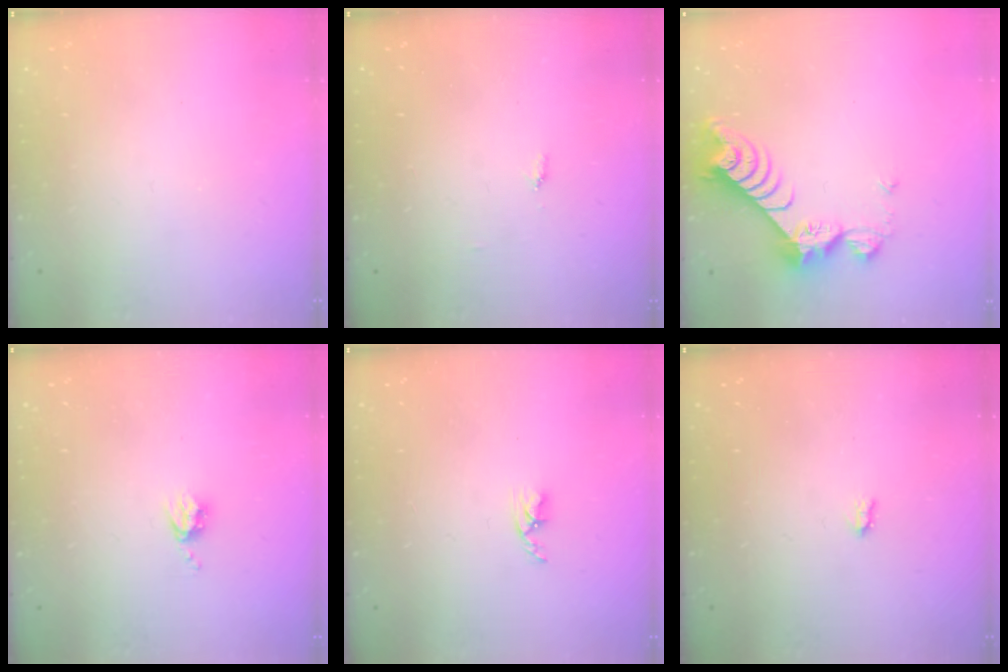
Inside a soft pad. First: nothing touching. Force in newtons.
{"total": 4.5, "press": 4.5, "slide": 0.6}
{"total": 9.1, "press": 9.1, "slide": 0.6}
{"total": 3.8, "press": 3.7, "slide": 0.5}
{"total": 2.7, "press": 2.7, "slide": 0.5}
{"total": 1.7, "press": 1.6, "slide": 0.3}